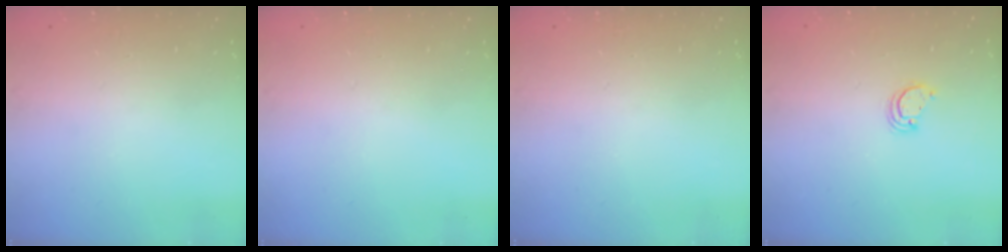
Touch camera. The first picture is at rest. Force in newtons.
{"total": 0.0}
{"total": 0.0}
{"total": 3.3, "press": 3.3, "slide": 0.3}